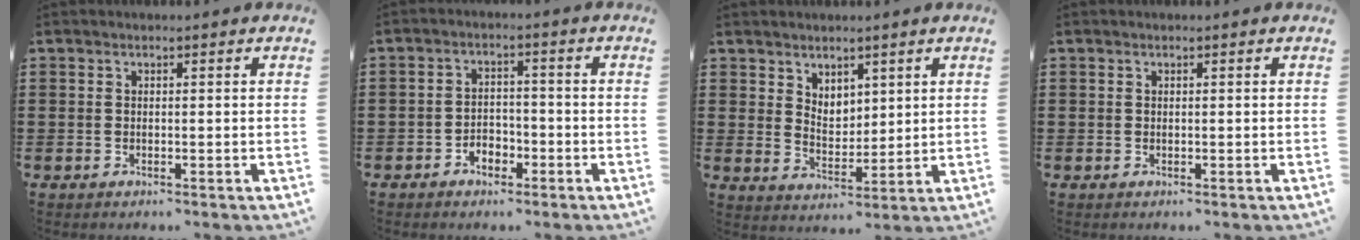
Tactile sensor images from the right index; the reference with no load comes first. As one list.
[{"total": 3.0, "force": [-2.1, 1.8, 1.1], "torque": [-0.025, 0.006, -0.045]}, {"total": 2.9, "force": [2.5, 1.4, 0.4], "torque": [-0.015, 0.002, 0.047]}, {"total": 0.0}]